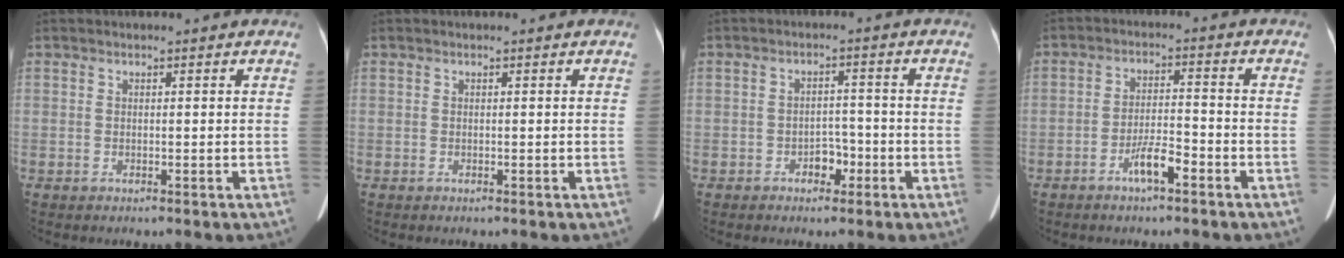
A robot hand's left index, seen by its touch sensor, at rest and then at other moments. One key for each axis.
{"total": 0.0}
{"total": 3.2, "fx": -1.9, "fy": 2.0, "fz": 1.7, "tx": -0.024, "ty": 0.005, "tz": -0.028}
{"total": 4.7, "fx": -3.1, "fy": 0.8, "fz": 3.5, "tx": -0.070, "ty": 0.000, "tz": -0.055}